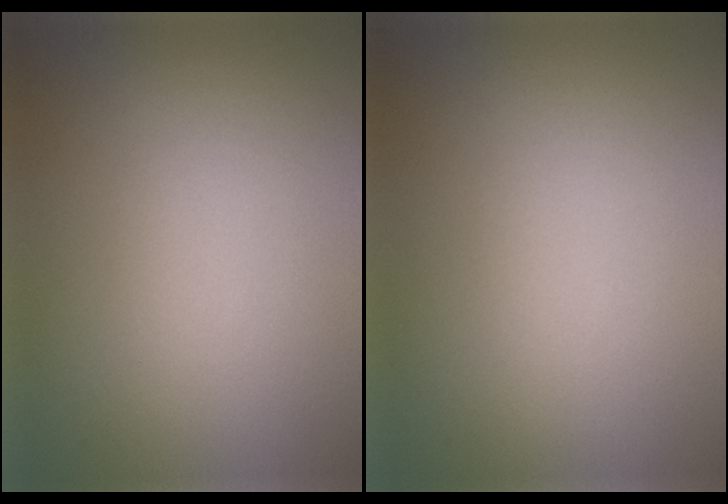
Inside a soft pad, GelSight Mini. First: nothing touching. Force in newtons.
{"total": 0.0}